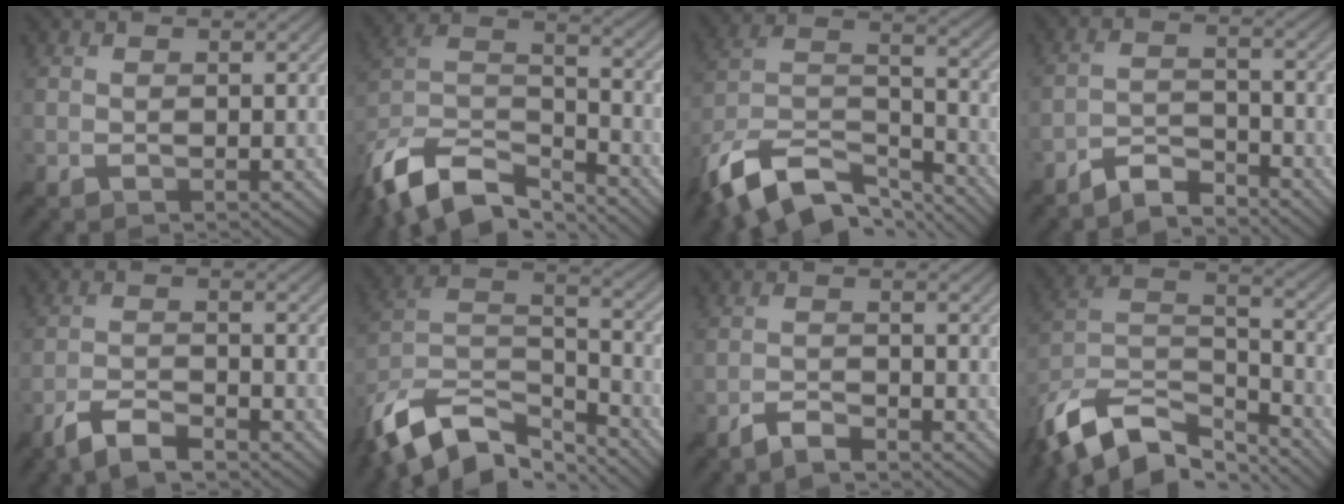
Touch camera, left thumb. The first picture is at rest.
{"total": 14.5, "force": [-11.1, 5.8, 7.4], "torque": [-0.189, -0.009, -0.200]}
{"total": 15.5, "force": [-11.1, 6.8, 8.3], "torque": [-0.211, -0.011, -0.196]}
{"total": 4.4, "force": [-4.1, 0.9, 1.4], "torque": [-0.025, 0.003, -0.085]}
{"total": 5.1, "force": [-4.0, 1.2, 2.9], "torque": [-0.060, -0.001, -0.081]}
{"total": 14.9, "force": [-10.6, 6.9, 7.9], "torque": [-0.209, -0.011, -0.180]}
{"total": 2.7, "force": [-2.3, 0.5, 1.3], "torque": [-0.026, 0.001, -0.051]}
{"total": 15.0, "force": [-10.7, 6.9, 8.0], "torque": [-0.212, -0.012, -0.180]}